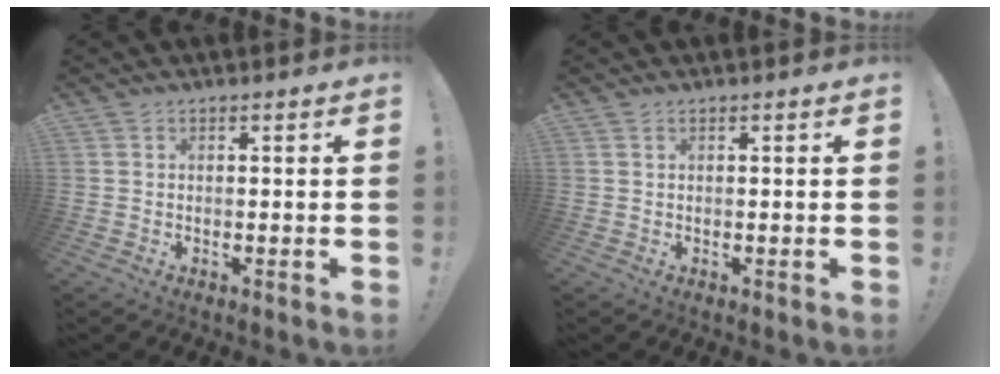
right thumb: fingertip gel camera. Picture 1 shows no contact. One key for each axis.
{"total": 0.0}